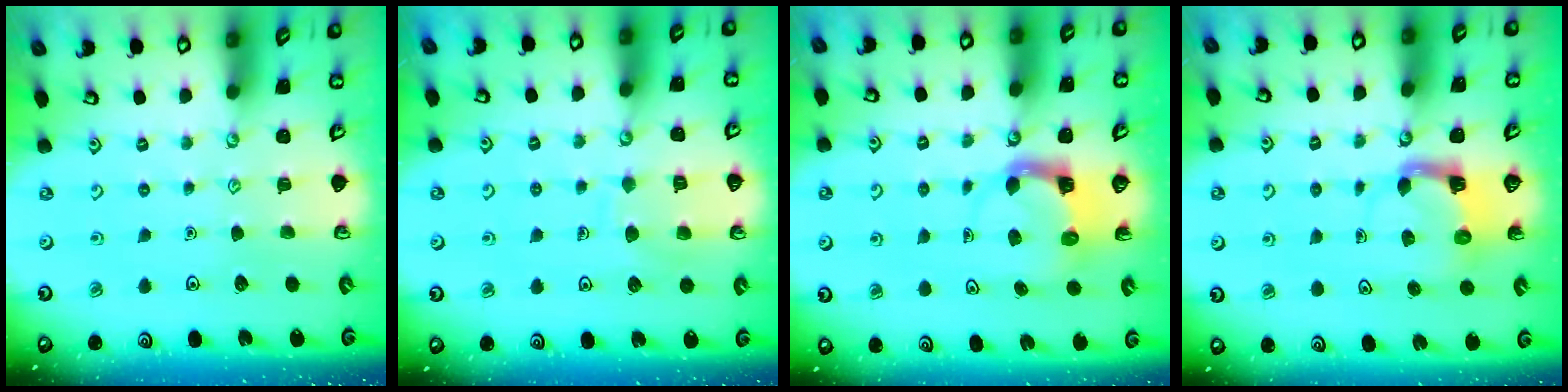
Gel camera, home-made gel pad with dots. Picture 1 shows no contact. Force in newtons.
{"total": 8.0, "press": 8.0, "slide": 0.8}
{"total": 4.0, "press": 4.0, "slide": 0.4}
{"total": 4.0, "press": 3.9, "slide": 0.6}